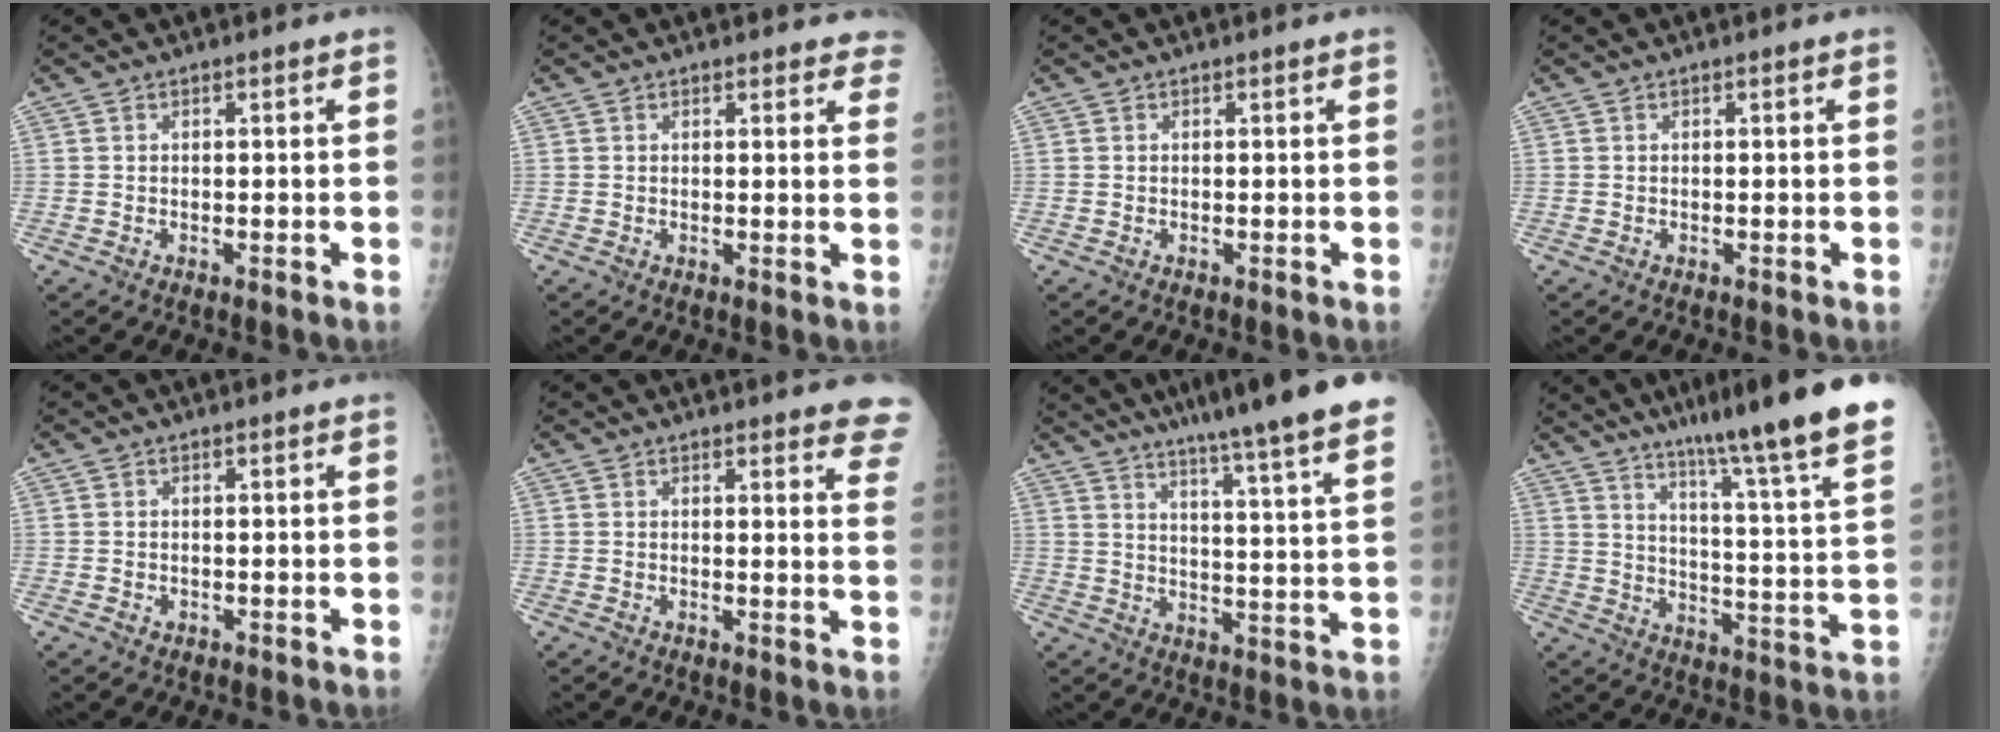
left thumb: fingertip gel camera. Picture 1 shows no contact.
{"total": 4.7, "force": [4.2, 1.8, 1.1], "torque": [0.024, -0.017, 0.028]}
{"total": 0.0}
{"total": 0.0}
{"total": 0.6, "force": [-0.1, 0.6, 0.2], "torque": [-0.001, 0.001, -0.001]}
{"total": 8.8, "force": [7.7, 1.9, 3.9], "torque": [-0.011, -0.032, 0.063]}
{"total": 20.2, "force": [16.3, 0.3, 12.0], "torque": [-0.156, -0.079, 0.213]}
{"total": 23.0, "force": [17.6, 0.5, 14.8], "torque": [-0.200, -0.094, 0.249]}